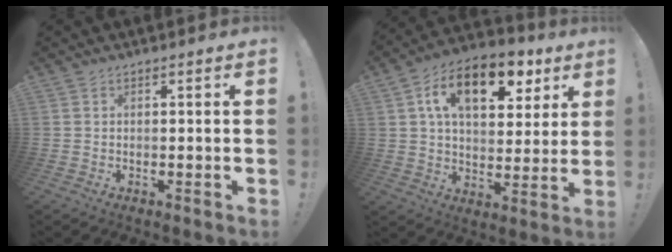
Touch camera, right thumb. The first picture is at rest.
{"total": 17.0, "force": [7.7, 9.3, 11.9], "torque": [-0.176, -0.029, 0.128]}